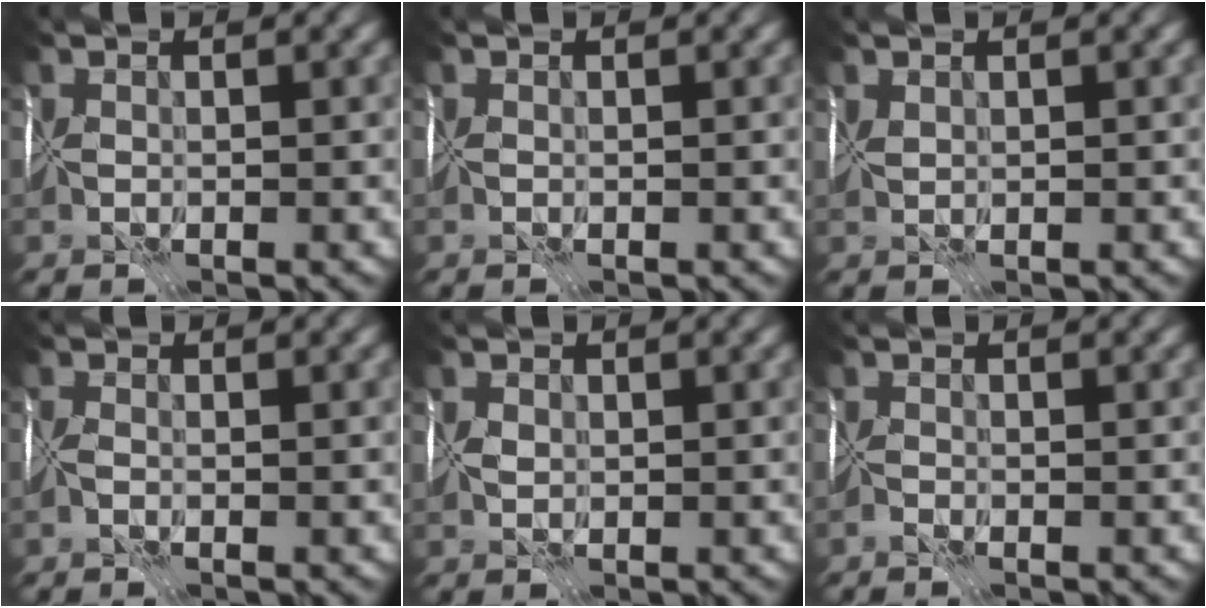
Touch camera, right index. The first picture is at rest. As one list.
[{"total": 1.2, "force": [0.0, -1.0, -0.7], "torque": [0.017, 0.000, 0.004]}, {"total": 0.9, "force": [0.7, -0.5, -0.1], "torque": [0.002, 0.003, 0.020]}, {"total": 0.8, "force": [-0.8, 0.1, 0.2], "torque": [-0.005, -0.004, -0.017]}, {"total": 0.6, "force": [0.2, 0.5, 0.4], "torque": [0.004, 0.005, 0.002]}, {"total": 1.5, "force": [-1.1, -0.7, -0.7], "torque": [0.022, -0.003, -0.024]}]